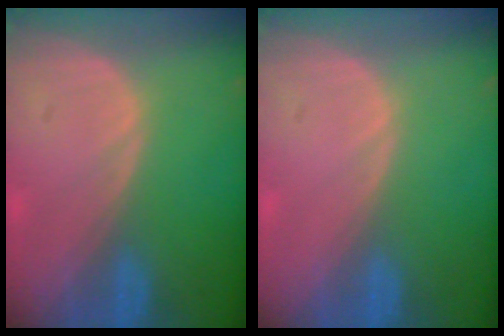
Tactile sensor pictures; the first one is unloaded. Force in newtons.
{"total": 0.0}